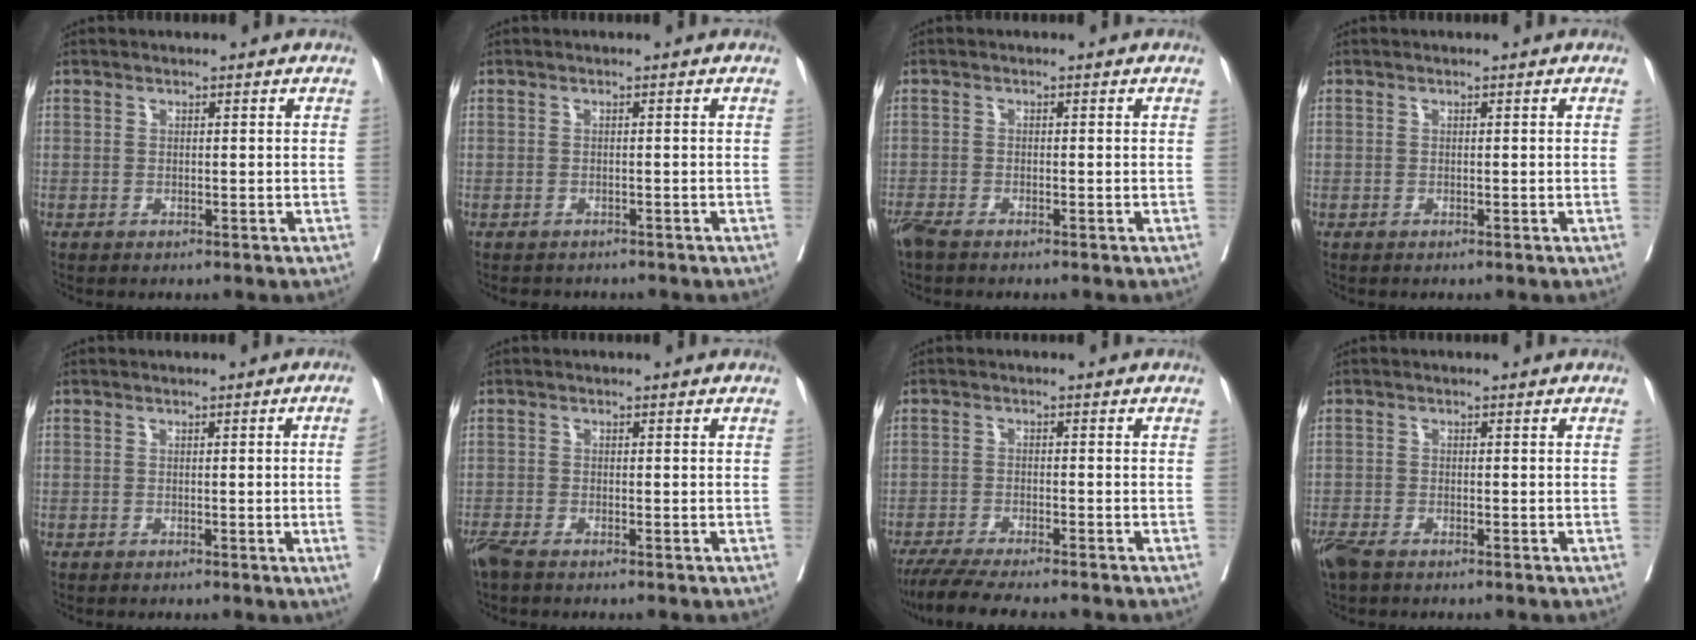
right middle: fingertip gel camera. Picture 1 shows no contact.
{"total": 2.9, "force": [-2.6, 1.2, 0.4], "torque": [-0.007, -0.003, -0.036]}
{"total": 2.4, "force": [-2.0, 0.5, 1.1], "torque": [-0.026, -0.008, -0.041]}
{"total": 0.0}
{"total": 2.9, "force": [-0.4, -0.9, 2.7], "torque": [-0.030, -0.004, -0.004]}
{"total": 2.6, "force": [-2.2, 0.5, 1.3], "torque": [-0.030, -0.009, -0.045]}
{"total": 9.8, "force": [-8.5, 0.8, 5.0], "torque": [-0.072, -0.021, -0.134]}
{"total": 4.1, "force": [-3.2, 1.4, 2.2], "torque": [-0.048, -0.011, -0.061]}